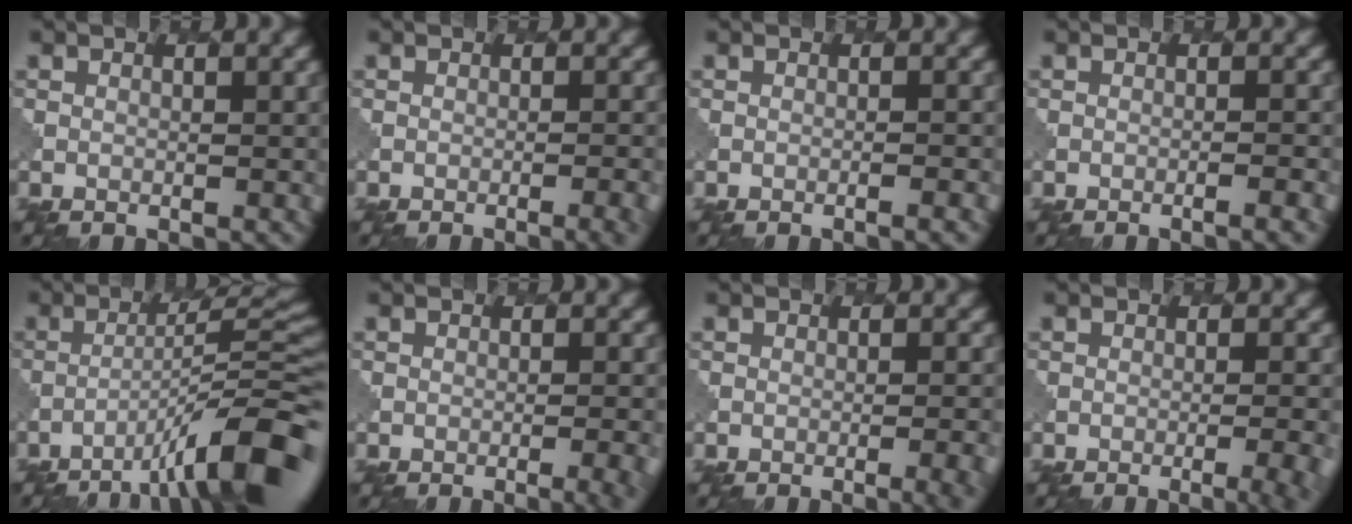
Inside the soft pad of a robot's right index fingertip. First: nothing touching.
{"total": 3.6, "force": [-1.7, 1.4, 2.8], "torque": [-0.008, 0.012, -0.021]}
{"total": 1.4, "force": [-0.6, 0.5, 1.2], "torque": [-0.004, 0.010, -0.018]}
{"total": 2.3, "force": [-1.1, 0.8, 1.8], "torque": [-0.010, 0.011, -0.023]}
{"total": 9.8, "force": [-5.9, 1.3, 7.7], "torque": [-0.113, 0.020, -0.098]}
{"total": 4.5, "force": [-2.1, 1.8, 3.6], "torque": [-0.015, 0.011, -0.023]}
{"total": 4.8, "force": [-2.1, 2.0, 3.9], "torque": [-0.016, 0.012, -0.023]}
{"total": 7.0, "force": [-3.4, 2.9, 5.4], "torque": [-0.034, 0.000, -0.032]}